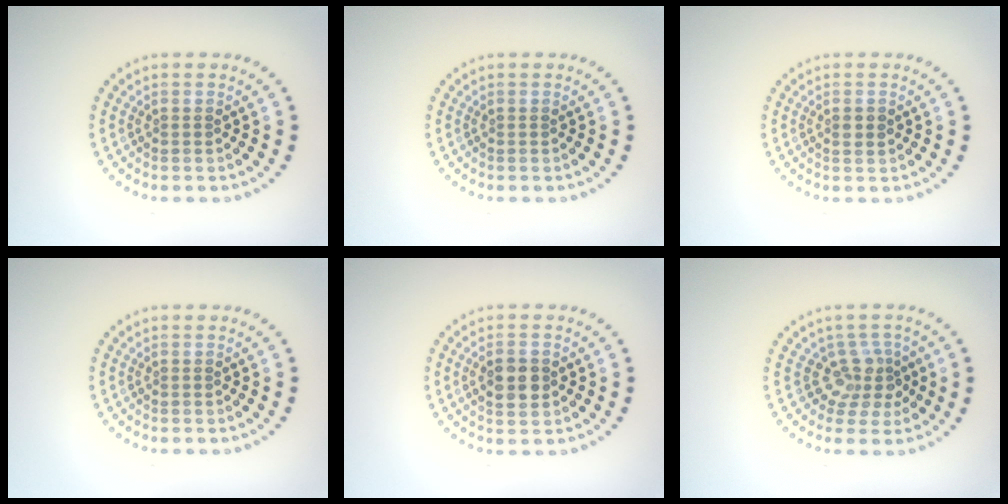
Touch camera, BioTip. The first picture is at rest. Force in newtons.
{"total": 0.0}
{"total": 1.2, "press": 1.1, "slide": 0.2}
{"total": 0.0}
{"total": 2.9, "press": 2.9, "slide": 0.1}
{"total": 3.0, "press": 2.2, "slide": 2.1}